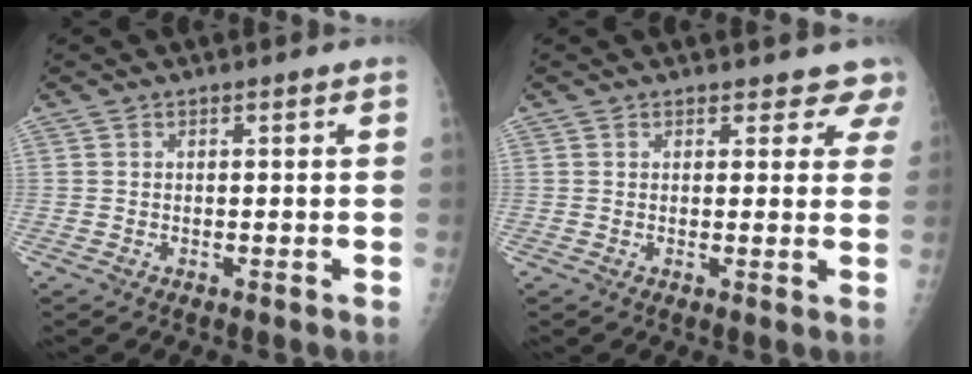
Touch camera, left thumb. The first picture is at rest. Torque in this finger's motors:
{"motor_torque": [-0.25, -0.21, -0.19, -0.08, 0.03]}